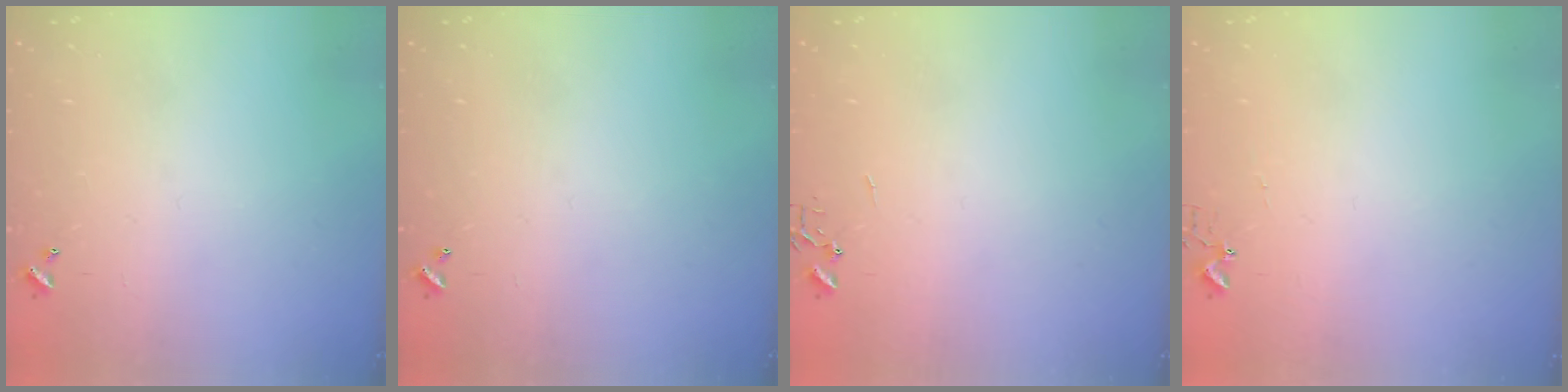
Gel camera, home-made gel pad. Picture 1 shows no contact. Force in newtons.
{"total": 0.0}
{"total": 0.0}
{"total": 2.7, "press": 2.7, "slide": 0.3}